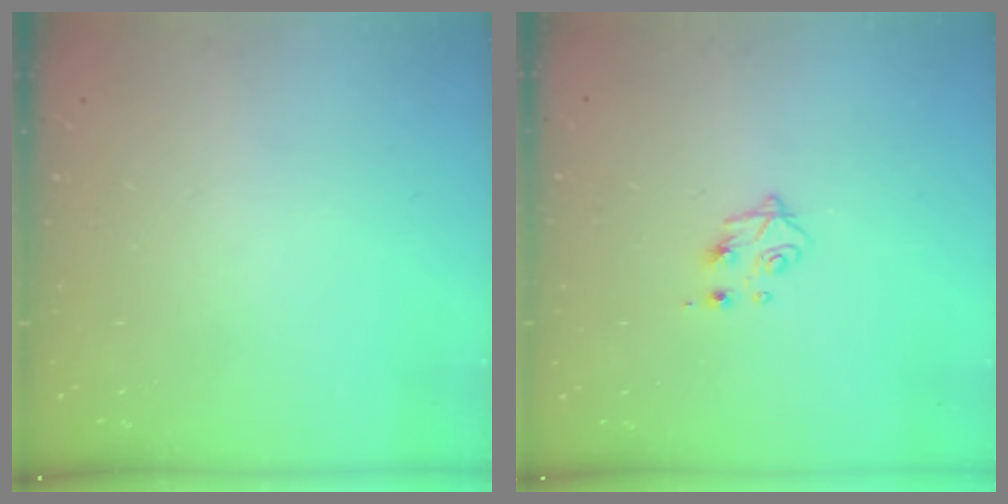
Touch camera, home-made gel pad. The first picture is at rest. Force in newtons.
{"total": 4.9, "press": 4.8, "slide": 0.7}